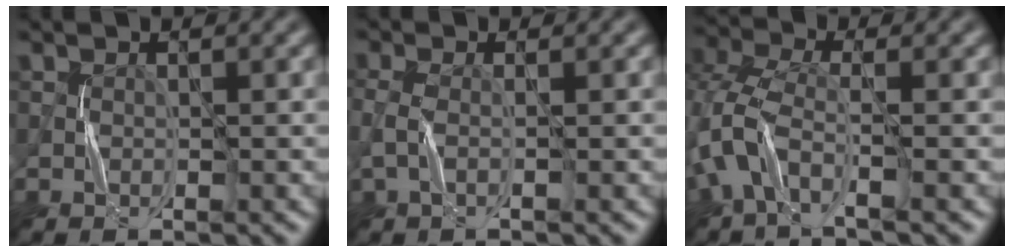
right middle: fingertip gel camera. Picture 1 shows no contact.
{"total": 1.8, "force": [-0.2, 0.6, 1.6], "torque": [-0.044, 0.002, -0.010]}
{"total": 4.8, "force": [-1.7, 2.4, 3.8], "torque": [-0.099, 0.007, -0.046]}